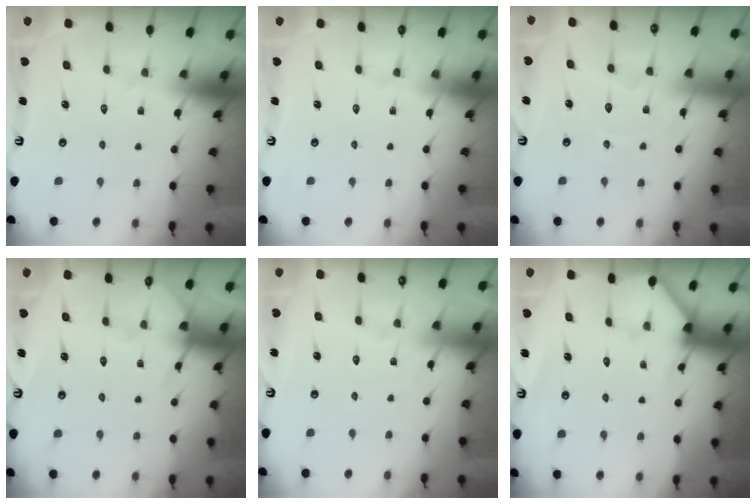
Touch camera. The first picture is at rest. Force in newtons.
{"total": 0.0}
{"total": 5.4, "press": 5.3, "slide": 0.5}
{"total": 5.3, "press": 5.3, "slide": 0.5}
{"total": 2.7, "press": 2.7, "slide": 0.3}
{"total": 4.2, "press": 4.2, "slide": 0.3}